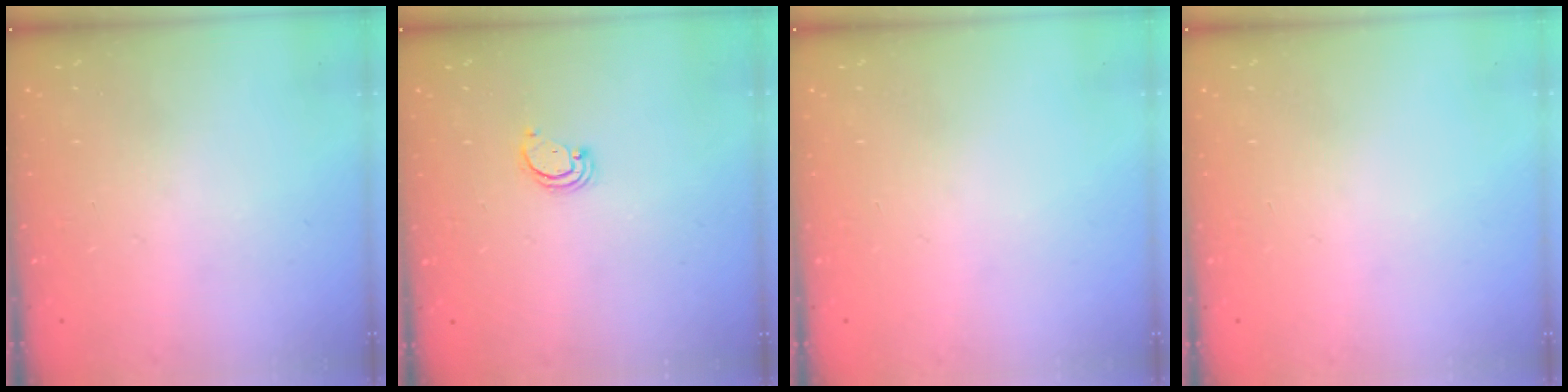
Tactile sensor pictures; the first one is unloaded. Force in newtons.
{"total": 2.1, "press": 2.1, "slide": 0.2}
{"total": 0.0}
{"total": 0.0}